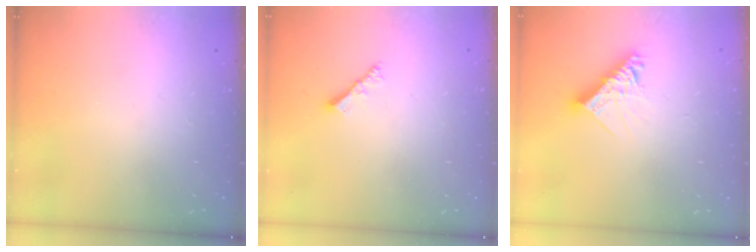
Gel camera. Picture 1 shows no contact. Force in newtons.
{"total": 2.4, "press": 2.4, "slide": 0.6}
{"total": 11.5, "press": 11.4, "slide": 1.1}